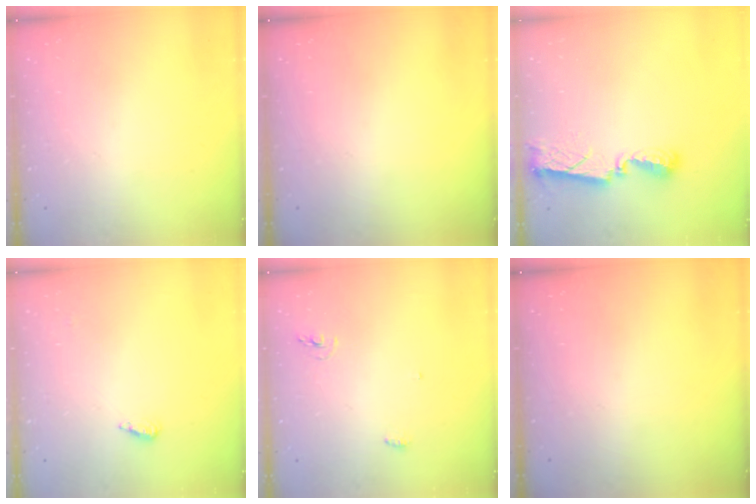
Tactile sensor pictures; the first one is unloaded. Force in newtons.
{"total": 0.0}
{"total": 8.7, "press": 8.7, "slide": 0.4}
{"total": 2.2, "press": 2.2, "slide": 0.5}
{"total": 4.5, "press": 4.2, "slide": 1.5}
{"total": 0.0}